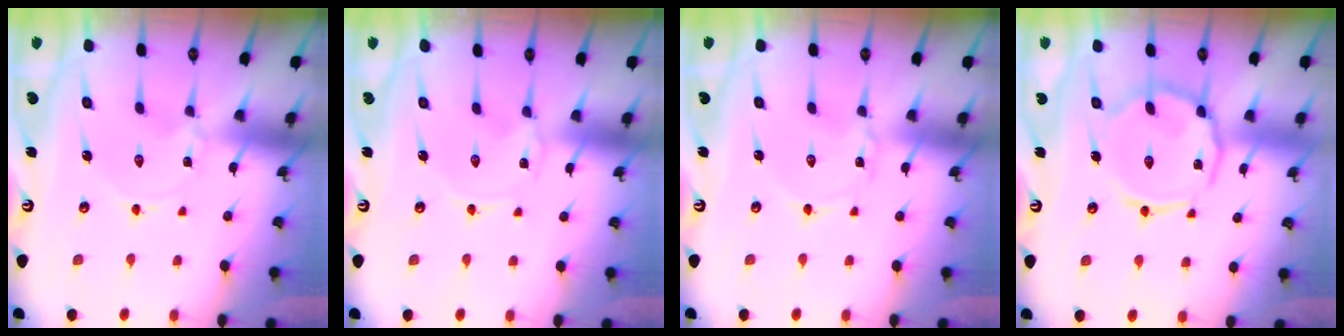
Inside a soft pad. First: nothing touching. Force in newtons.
{"total": 0.0}
{"total": 1.9, "press": 1.8, "slide": 0.3}
{"total": 12.8, "press": 12.7, "slide": 1.1}